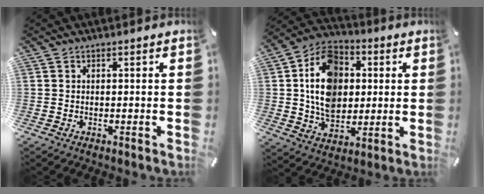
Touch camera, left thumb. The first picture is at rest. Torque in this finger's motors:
{"motor_torque": [0.59, 1.06, 1.40, -1.25, 0.65]}